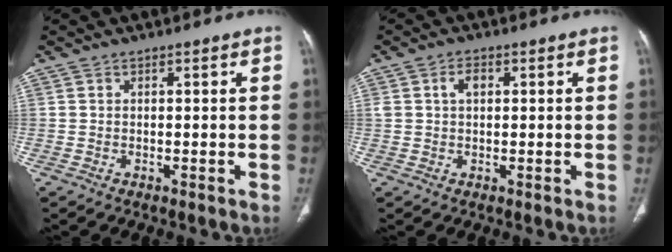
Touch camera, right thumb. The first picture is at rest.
{"total": 2.8, "force": [0.8, 1.8, 2.1], "torque": [-0.036, 0.009, 0.018]}